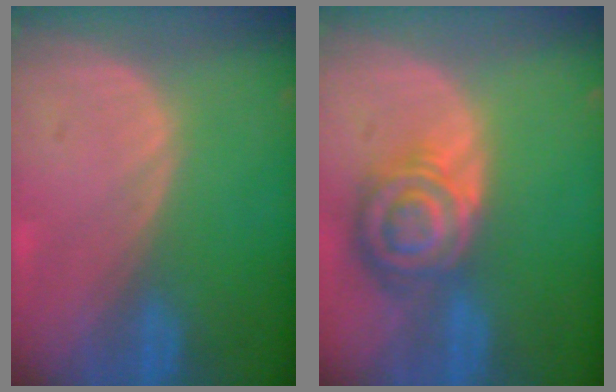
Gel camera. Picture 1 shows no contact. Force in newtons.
{"total": 8.4, "press": 7.3, "slide": 4.2}